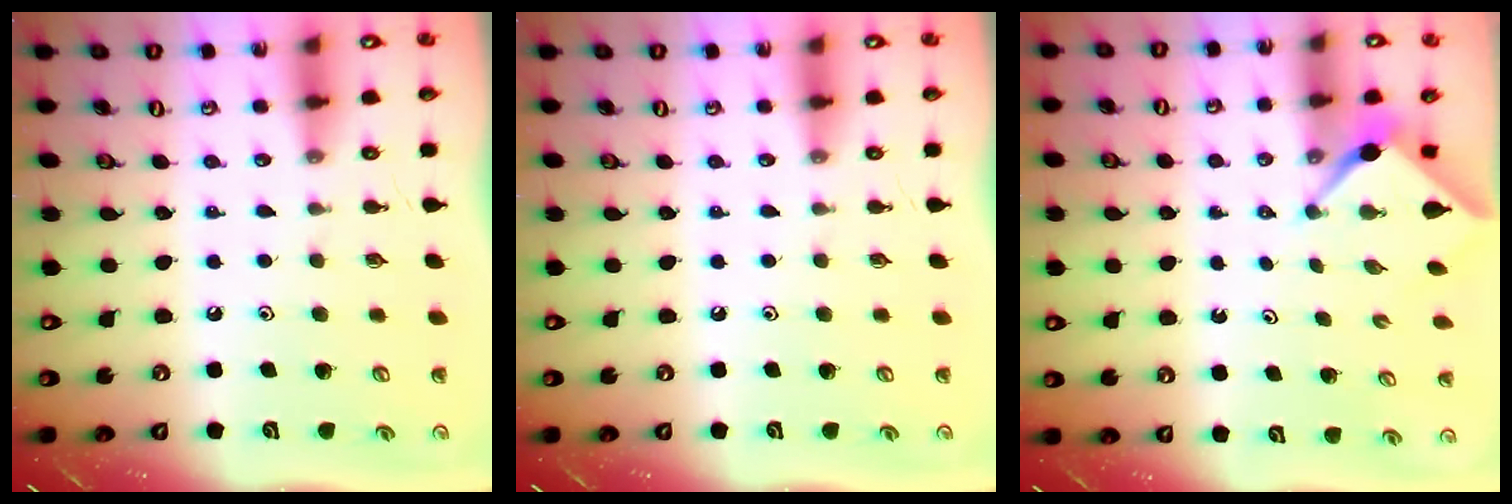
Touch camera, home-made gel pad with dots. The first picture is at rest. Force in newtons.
{"total": 0.0}
{"total": 2.5, "press": 2.5, "slide": 0.3}